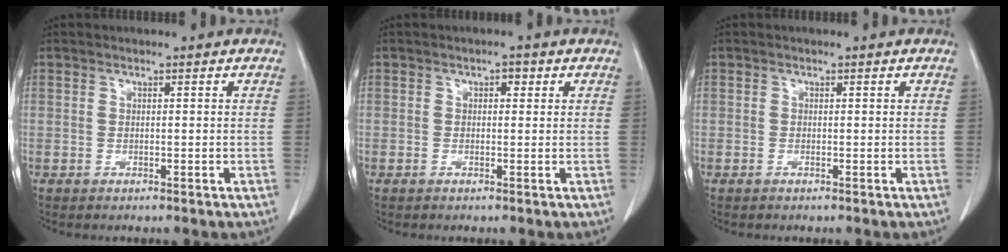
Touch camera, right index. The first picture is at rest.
{"total": 1.4, "force": [0.3, 0.8, 1.1], "torque": [-0.014, 0.010, 0.002]}
{"total": 0.0}